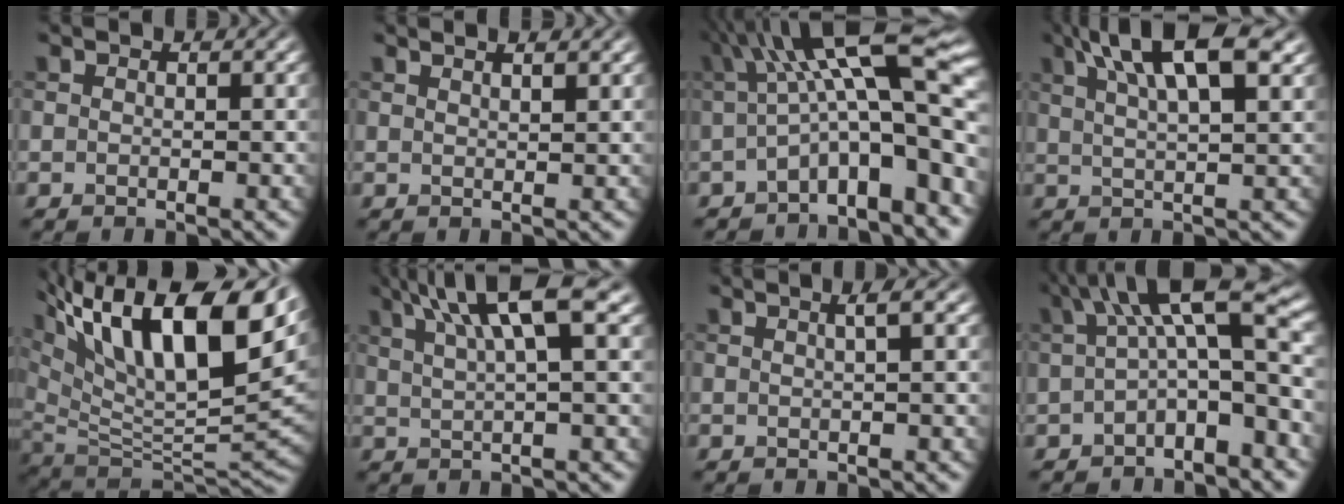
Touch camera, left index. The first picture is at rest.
{"total": 2.3, "force": [1.6, 0.7, 1.5], "torque": [-0.001, 0.008, 0.002]}
{"total": 12.9, "force": [0.7, 3.4, 12.4], "torque": [-0.172, 0.023, 0.006]}
{"total": 10.7, "force": [5.6, 3.4, 8.4], "torque": [-0.123, 0.035, 0.065]}
{"total": 17.1, "force": [8.5, 6.2, 13.5], "torque": [-0.233, 0.024, 0.145]}
{"total": 7.5, "force": [3.7, 1.6, 6.3], "torque": [-0.104, 0.019, 0.064]}
{"total": 1.7, "force": [0.4, 0.4, 1.6], "torque": [-0.022, 0.008, 0.000]}
{"total": 8.7, "force": [0.5, 2.6, 8.2], "torque": [-0.122, 0.022, -0.005]}